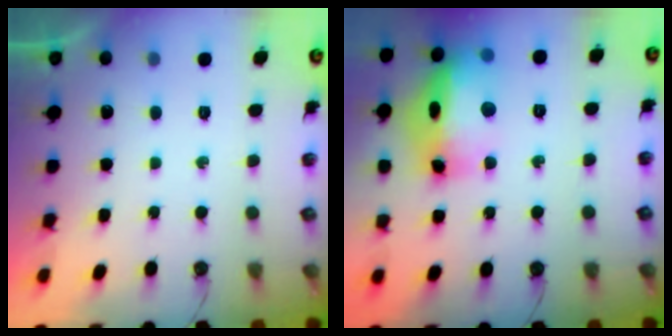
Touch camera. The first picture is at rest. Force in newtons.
{"total": 18.8, "press": 18.7, "slide": 1.9}